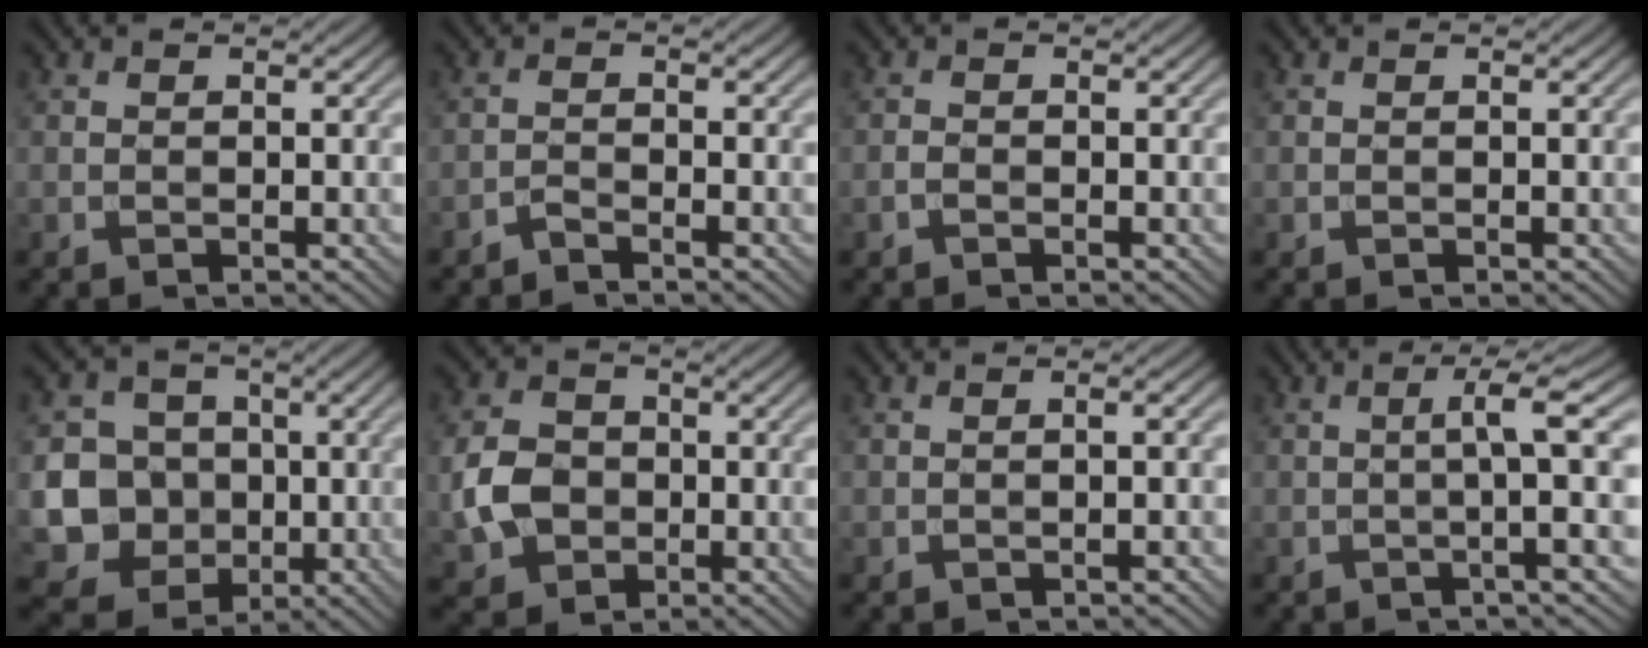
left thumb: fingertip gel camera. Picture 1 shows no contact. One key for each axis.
{"total": 1.5, "fx": -1.4, "fy": 0.1, "fz": 0.6, "tx": -0.010, "ty": 0.001, "tz": -0.035}
{"total": 0.8, "fx": -0.5, "fy": 0.4, "fz": 0.5, "tx": -0.012, "ty": 0.001, "tz": -0.012}
{"total": 0.0}
{"total": 11.4, "fx": -1.4, "fy": 10.6, "fz": 3.8, "tx": -0.131, "ty": -0.010, "tz": -0.047}
{"total": 6.2, "fx": -1.2, "fy": 5.1, "fz": 3.3, "tx": -0.087, "ty": -0.004, "tz": -0.034}
{"total": 1.9, "fx": -0.1, "fy": 0.4, "fz": 1.8, "tx": -0.024, "ty": 0.006, "tz": -0.009}
{"total": 5.3, "fx": 0.0, "fy": 0.0, "fz": 5.3, "tx": -0.094, "ty": 0.014, "tz": -0.009}